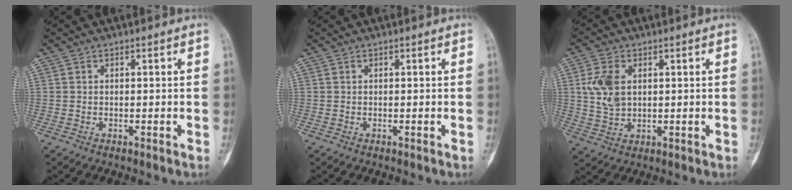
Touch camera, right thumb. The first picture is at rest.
{"total": 0.0}
{"total": 7.1, "force": [1.7, 4.4, 5.3], "torque": [-0.108, -0.002, 0.039]}